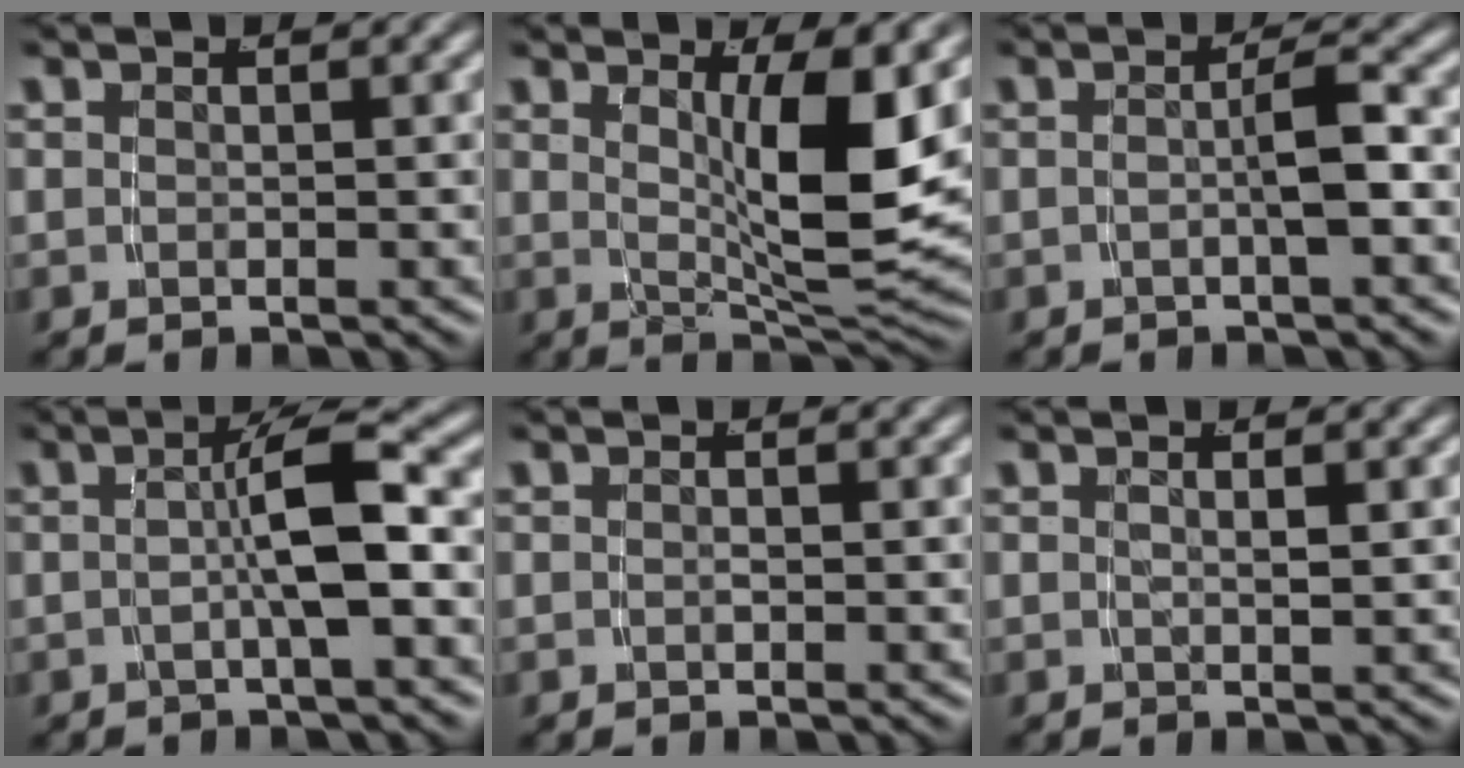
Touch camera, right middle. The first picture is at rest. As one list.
[{"total": 7.6, "force": [1.6, 1.5, 7.2], "torque": [-0.123, -0.018, 0.035]}, {"total": 2.4, "force": [-0.7, -0.2, 2.3], "torque": [-0.031, 0.000, -0.009]}, {"total": 4.2, "force": [-0.6, 0.0, 4.2], "torque": [-0.059, 0.010, -0.012]}, {"total": 0.0}, {"total": 0.9, "force": [0.2, -0.7, 0.6], "torque": [-0.009, -0.003, 0.010]}]